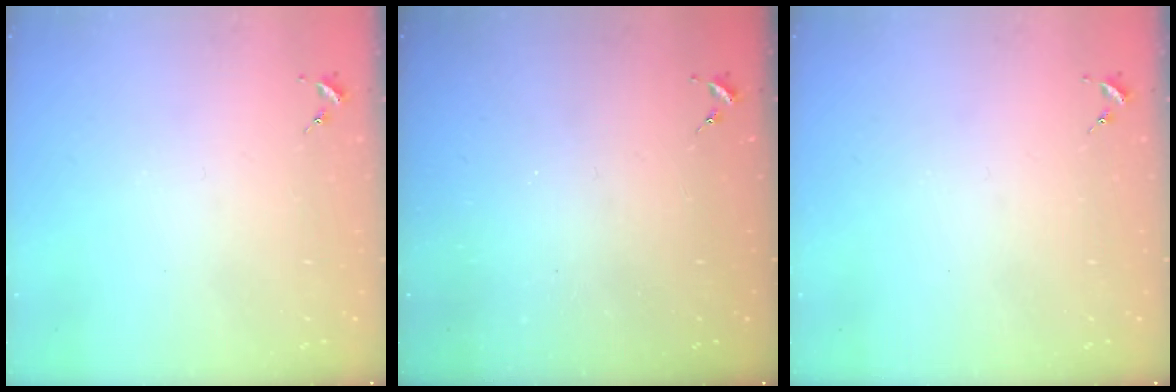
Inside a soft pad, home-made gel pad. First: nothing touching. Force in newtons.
{"total": 0.0}
{"total": 0.0}